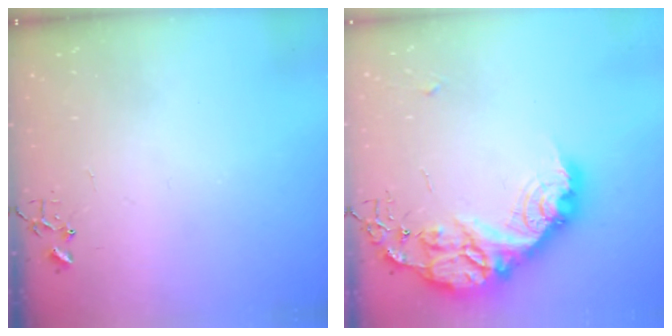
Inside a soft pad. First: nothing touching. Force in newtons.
{"total": 24.7, "press": 24.6, "slide": 2.0}